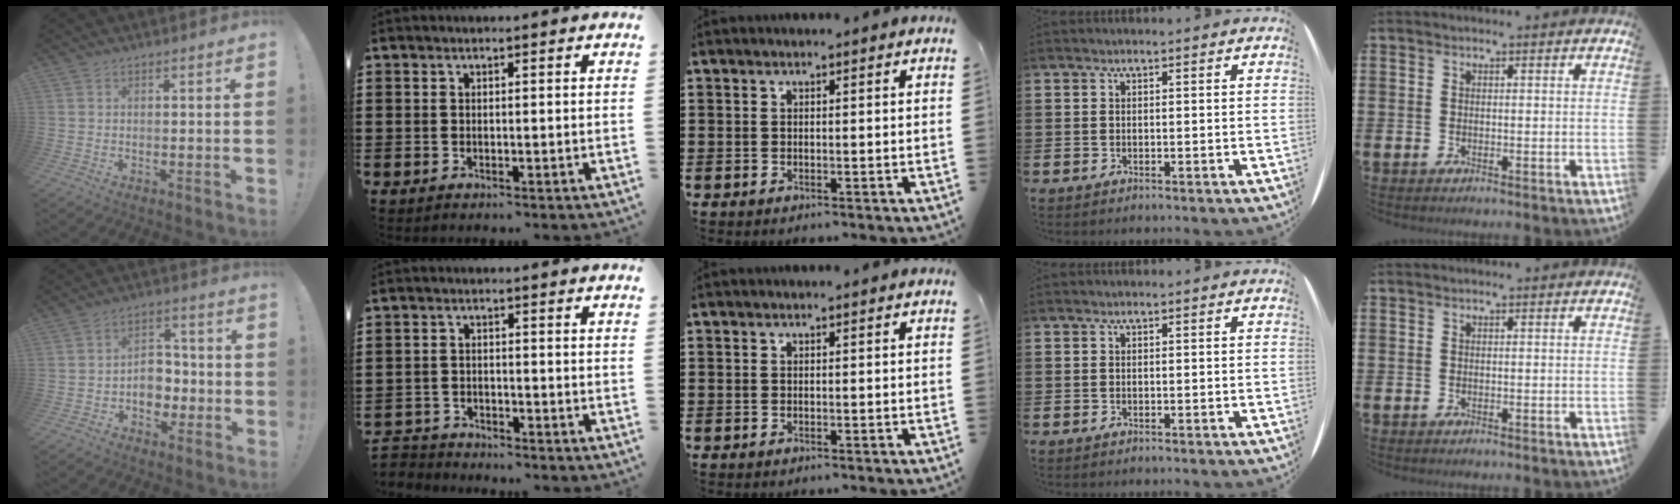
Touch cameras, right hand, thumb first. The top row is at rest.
{"thumb": {"total": 9.2, "force": [-2.0, 7.4, 5.0], "torque": [-0.074, 0.013, -0.029]}, "index": {"total": 2.6, "force": [-2.6, 0.4, -0.3], "torque": [-0.003, 0.000, -0.058]}}